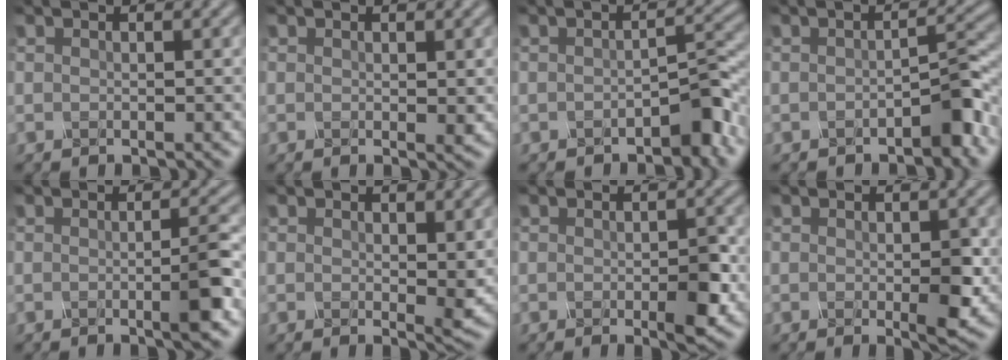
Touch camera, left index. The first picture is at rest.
{"total": 0.8, "force": [0.0, 0.1, 0.8], "torque": [-0.023, -0.002, 0.007]}
{"total": 2.6, "force": [-2.2, 0.3, 1.5], "torque": [-0.029, 0.008, -0.033]}
{"total": 2.5, "force": [-2.0, 0.2, 1.6], "torque": [-0.031, 0.009, -0.030]}
{"total": 3.2, "force": [-1.1, 0.3, 3.0], "torque": [-0.054, -0.002, -0.018]}
{"total": 2.2, "force": [0.0, 0.4, 2.2], "torque": [-0.046, -0.006, 0.007]}
{"total": 2.7, "force": [-1.2, 0.5, 2.3], "torque": [-0.056, -0.005, -0.013]}
{"total": 2.4, "force": [-0.7, 0.5, 2.3], "torque": [-0.052, -0.004, -0.005]}